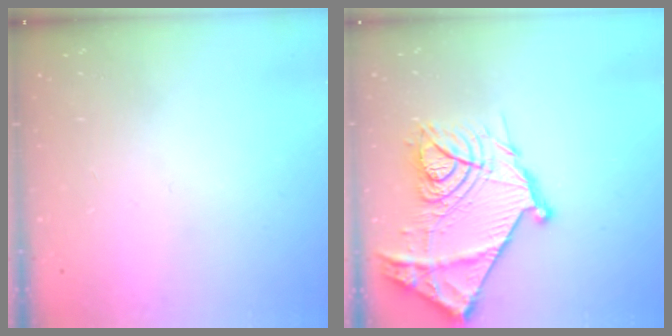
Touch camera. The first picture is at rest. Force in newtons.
{"total": 22.8, "press": 22.7, "slide": 1.7}